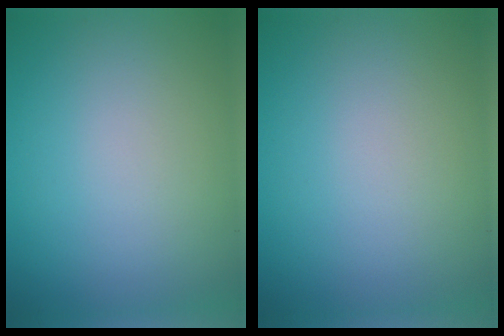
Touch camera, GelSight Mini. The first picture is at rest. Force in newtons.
{"total": 0.0}